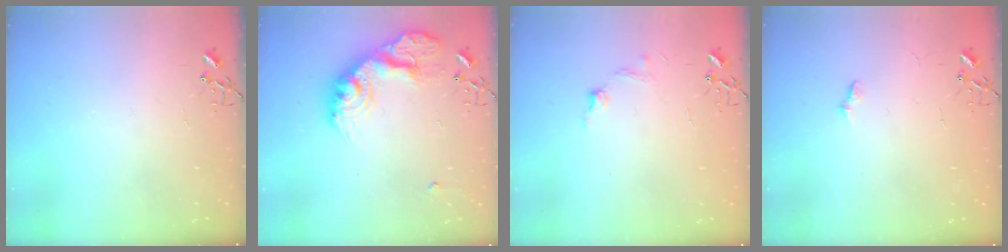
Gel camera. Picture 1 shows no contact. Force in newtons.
{"total": 20.1, "press": 20.0, "slide": 1.5}
{"total": 7.3, "press": 7.2, "slide": 1.0}
{"total": 5.0, "press": 4.9, "slide": 0.6}